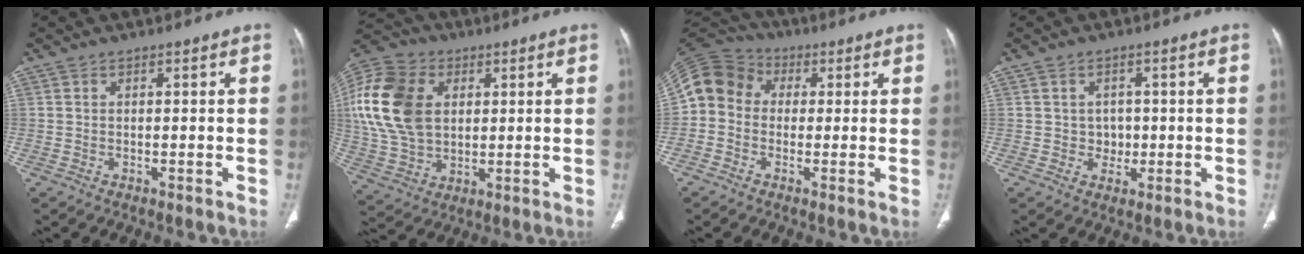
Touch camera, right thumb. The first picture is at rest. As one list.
[{"total": 20.3, "force": [4.2, 14.4, 13.7], "torque": [-0.283, 0.000, 0.080]}, {"total": 10.2, "force": [0.3, 9.0, 4.8], "torque": [-0.085, 0.031, -0.012]}, {"total": 3.2, "force": [-0.1, 3.0, 1.2], "torque": [0.006, 0.005, -0.001]}]